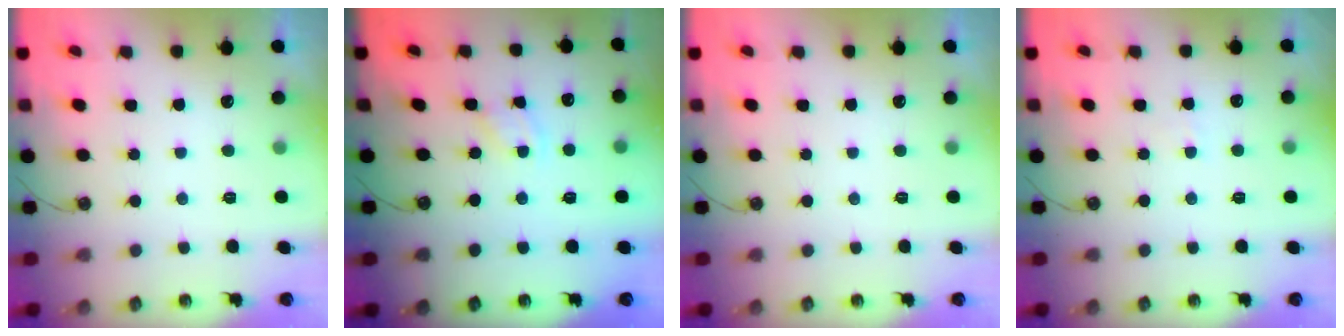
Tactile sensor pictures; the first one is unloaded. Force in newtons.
{"total": 1.9, "press": 1.8, "slide": 0.3}
{"total": 0.0}
{"total": 2.7, "press": 2.6, "slide": 0.4}